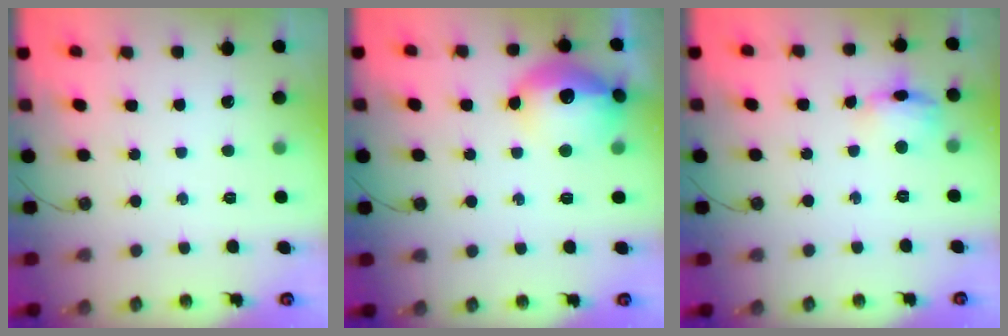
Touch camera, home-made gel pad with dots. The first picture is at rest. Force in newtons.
{"total": 17.0, "press": 17.0, "slide": 1.3}
{"total": 9.9, "press": 9.8, "slide": 1.2}